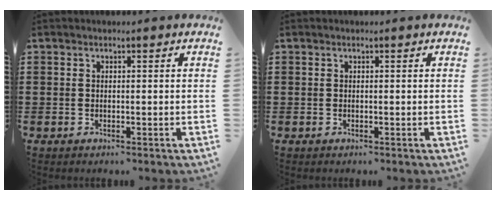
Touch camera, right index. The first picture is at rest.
{"total": 0.0}